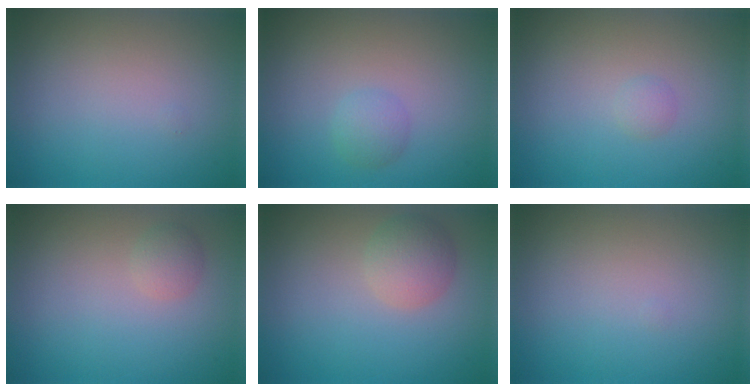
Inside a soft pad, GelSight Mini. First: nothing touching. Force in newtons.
{"total": 1.5, "press": 1.5, "slide": 0.1}
{"total": 0.8, "press": 0.8, "slide": 0.1}
{"total": 1.3, "press": 1.3, "slide": 0.1}
{"total": 3.0, "press": 3.0, "slide": 0.1}
{"total": 0.0}